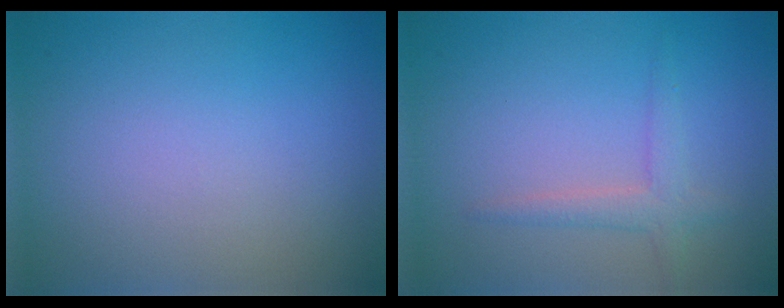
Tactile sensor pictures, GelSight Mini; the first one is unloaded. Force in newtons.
{"total": 1.9, "press": 1.9, "slide": 0.1}